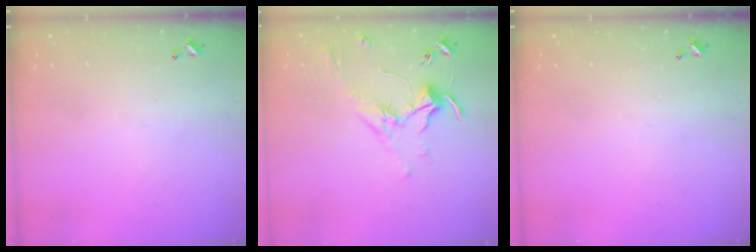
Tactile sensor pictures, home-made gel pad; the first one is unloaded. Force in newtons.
{"total": 1.8, "press": 1.6, "slide": 0.7}
{"total": 0.0}